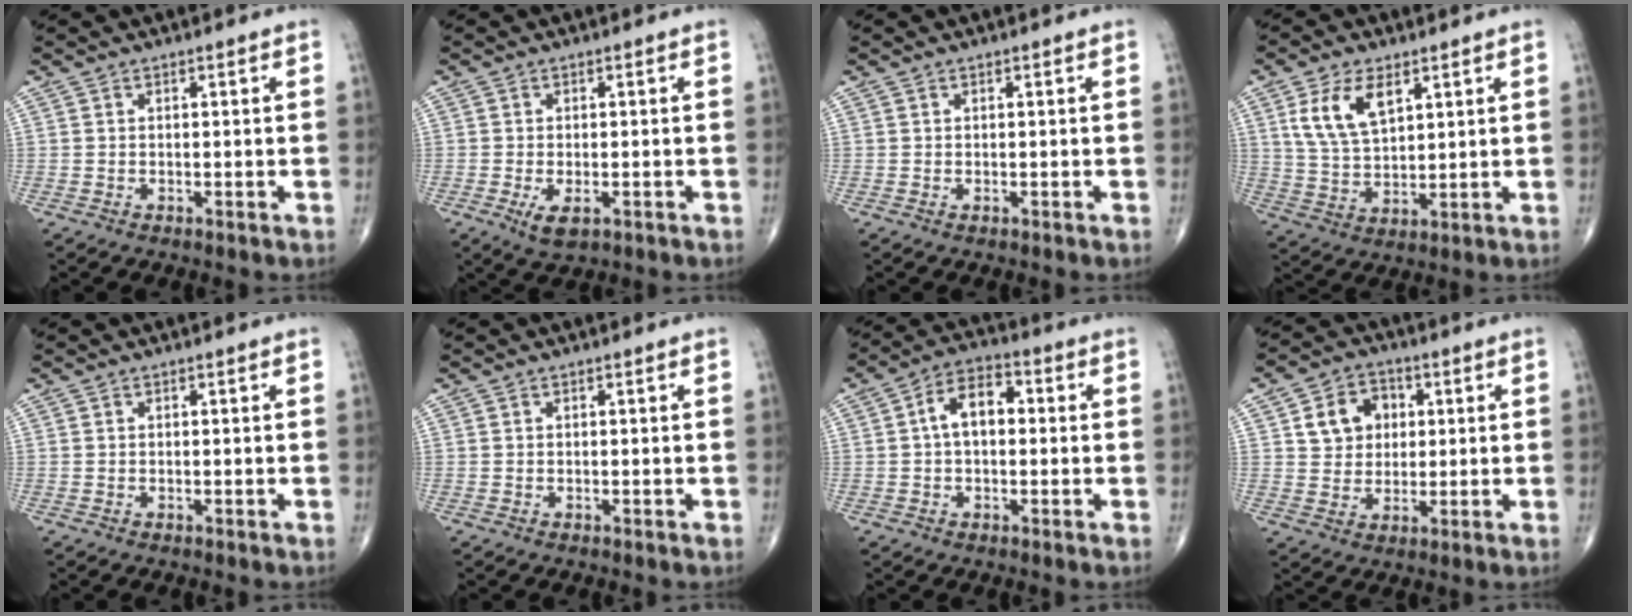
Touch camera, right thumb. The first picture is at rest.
{"total": 3.8, "force": [-1.4, 1.8, 3.0], "torque": [-0.056, -0.008, -0.020]}
{"total": 0.0}
{"total": 10.0, "force": [4.4, 5.3, 7.2], "torque": [-0.128, -0.017, 0.091]}
{"total": 0.0}
{"total": 0.0}
{"total": 7.8, "force": [0.7, 4.8, 6.1], "torque": [-0.091, 0.027, 0.001]}
{"total": 8.7, "force": [2.3, 7.2, 4.2], "torque": [-0.030, -0.003, 0.036]}